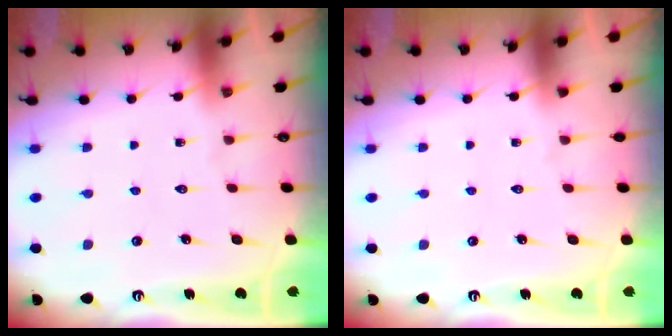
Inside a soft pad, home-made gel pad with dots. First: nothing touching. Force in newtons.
{"total": 0.0}